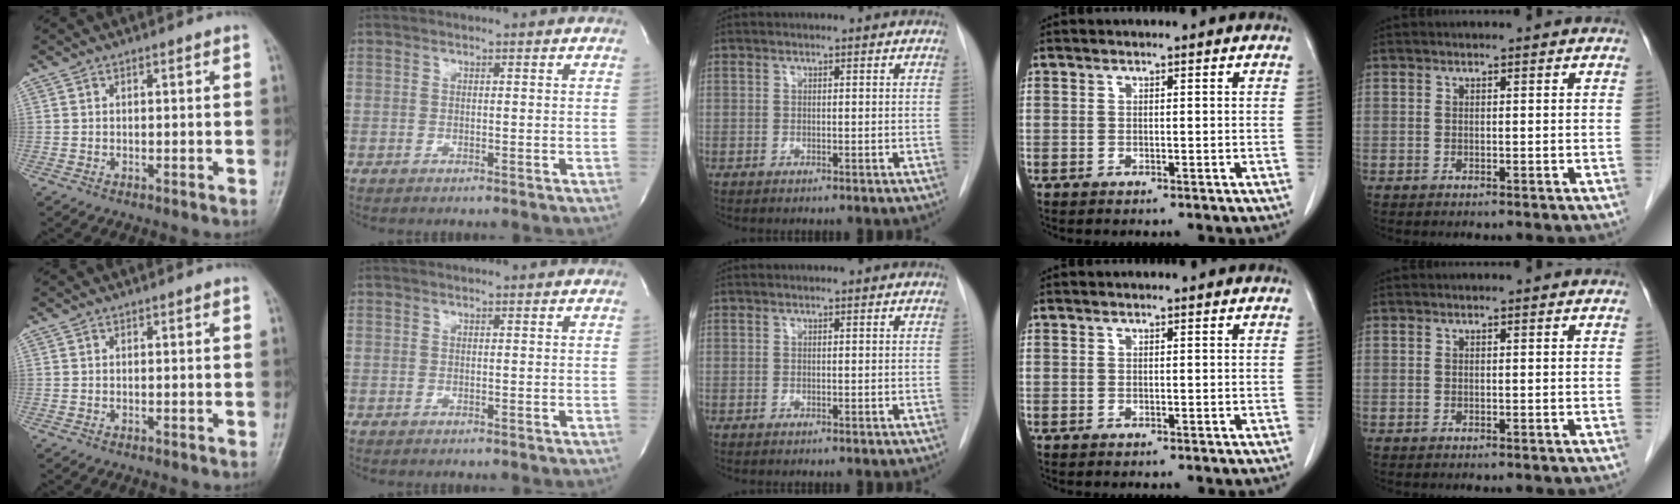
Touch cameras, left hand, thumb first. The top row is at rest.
{}